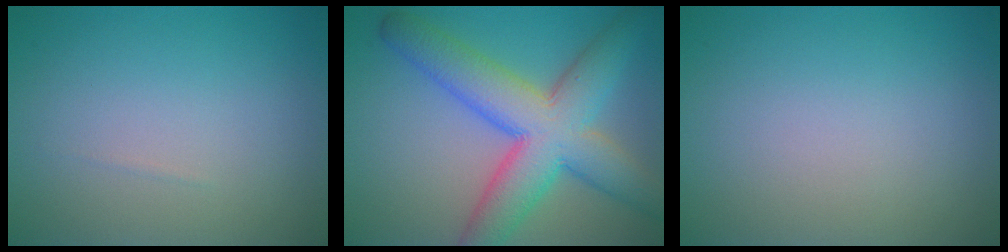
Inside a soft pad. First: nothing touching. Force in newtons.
{"total": 9.5, "press": 9.5, "slide": 0.2}
{"total": 0.0}